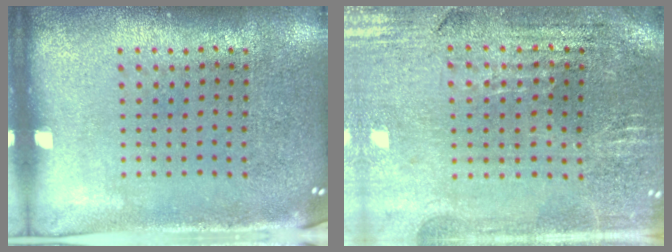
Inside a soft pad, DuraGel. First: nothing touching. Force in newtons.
{"total": 1.3, "press": 1.3, "slide": 0.3}